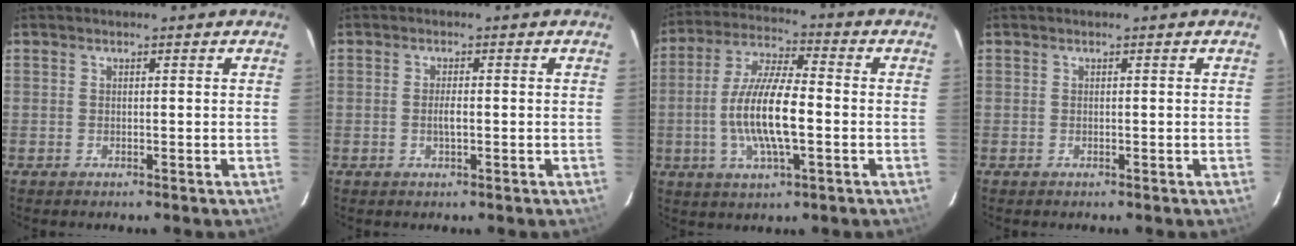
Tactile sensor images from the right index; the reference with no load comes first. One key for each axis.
{"total": 1.8, "fx": -0.3, "fy": 0.4, "fz": 1.7, "tx": -0.033, "ty": -0.002, "tz": -0.006}
{"total": 13.2, "fx": -2.4, "fy": 3.5, "fz": 12.5, "tx": -0.253, "ty": -0.001, "tz": -0.046}
{"total": 0.0}